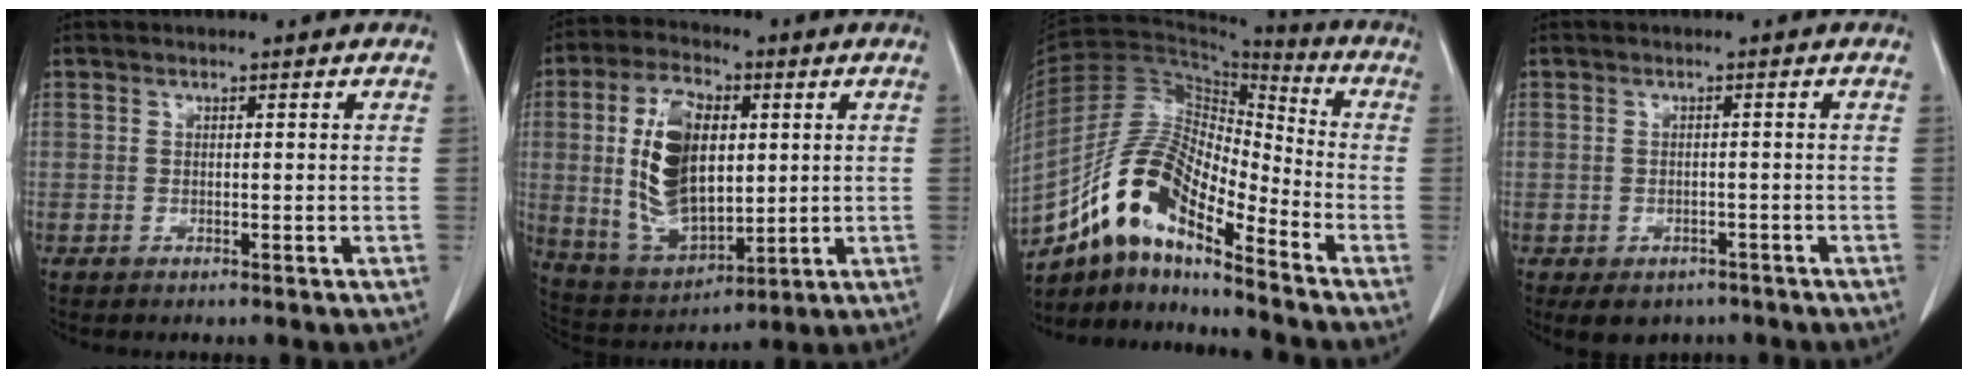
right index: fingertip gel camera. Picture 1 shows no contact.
{"total": 15.4, "force": [1.8, 7.9, 13.0], "torque": [-0.264, 0.009, 0.043]}
{"total": 14.7, "force": [-10.1, 4.1, 9.8], "torque": [-0.195, 0.028, -0.185]}
{"total": 6.5, "force": [-4.4, 4.2, 2.1], "torque": [-0.025, 0.010, -0.054]}